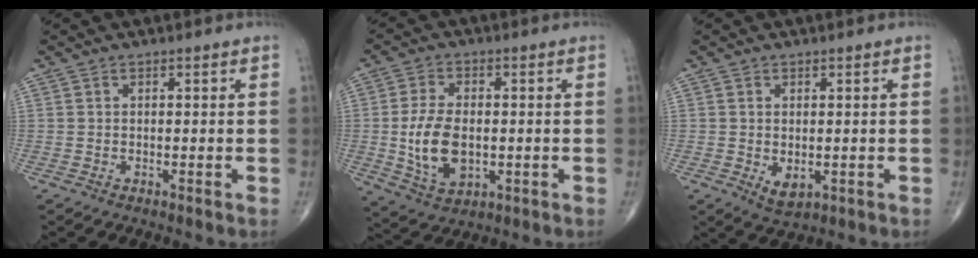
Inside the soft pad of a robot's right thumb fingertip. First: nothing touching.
{"total": 10.9, "force": [-0.9, 6.5, 8.7], "torque": [-0.158, -0.005, -0.009]}
{"total": 3.4, "force": [-0.5, 2.1, 2.7], "torque": [-0.034, -0.007, 0.003]}